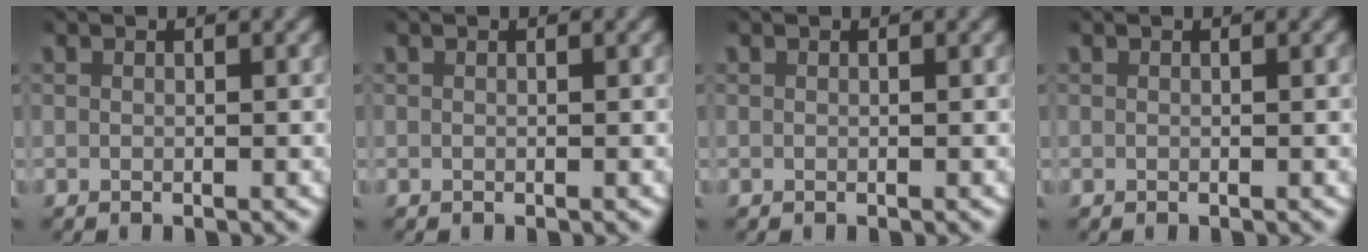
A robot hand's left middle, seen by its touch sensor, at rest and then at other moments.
{"total": 0.0}
{"total": 0.0}
{"total": 0.0}